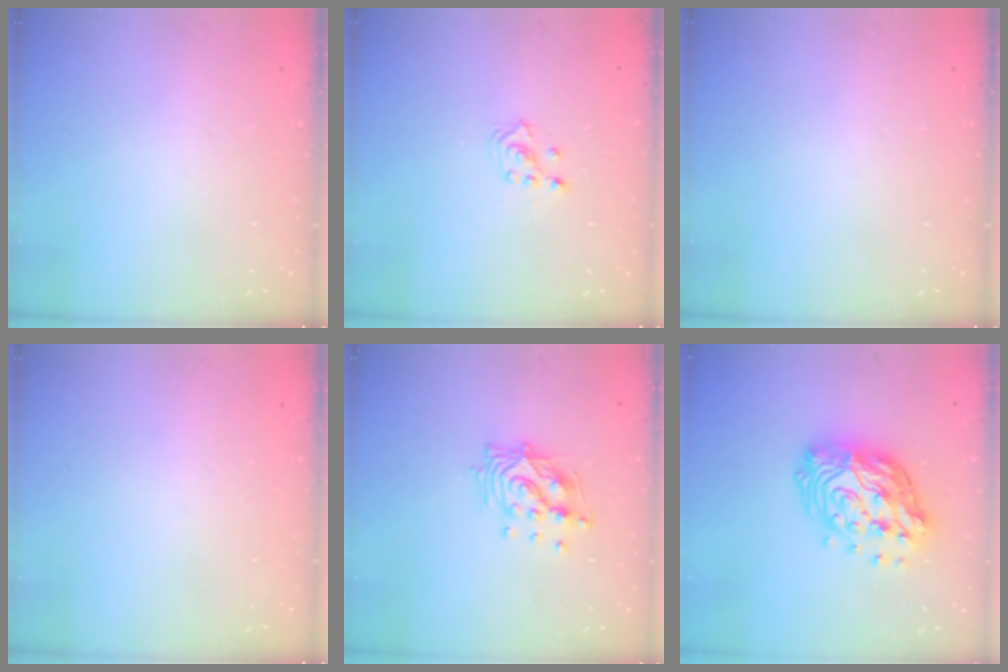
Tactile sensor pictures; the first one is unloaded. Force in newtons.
{"total": 2.5, "press": 2.3, "slide": 1.0}
{"total": 0.0}
{"total": 0.0}
{"total": 12.6, "press": 12.5, "slide": 1.3}
{"total": 18.3, "press": 18.2, "slide": 1.8}